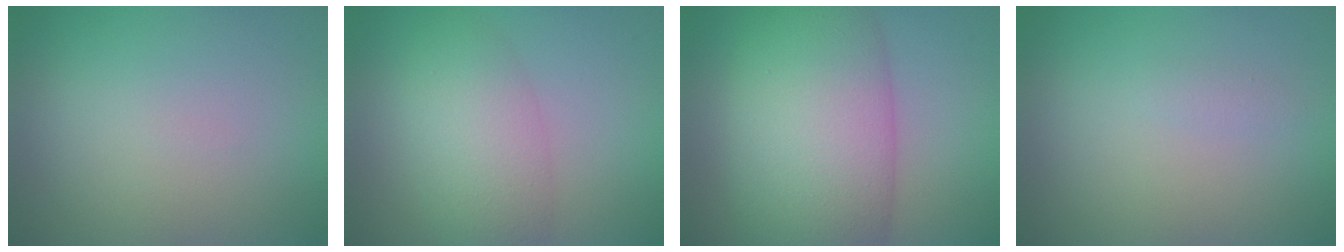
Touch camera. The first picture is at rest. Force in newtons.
{"total": 4.5, "press": 4.5, "slide": 0.2}
{"total": 11.2, "press": 11.2, "slide": 0.3}
{"total": 0.6, "press": 0.6, "slide": 0.0}